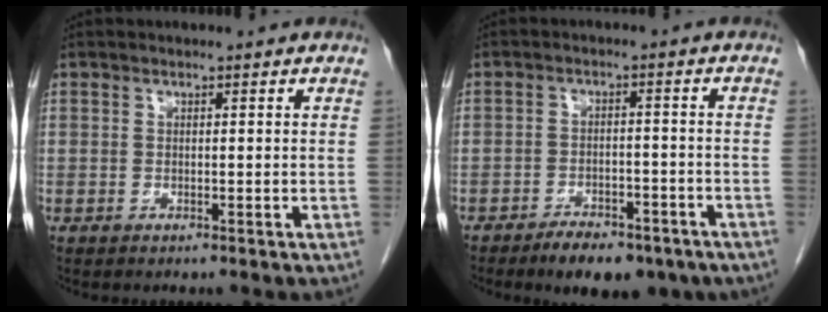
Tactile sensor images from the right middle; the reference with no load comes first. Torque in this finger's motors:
{"motor_torque": [1.06, -1.05, 0.12, 0.03]}